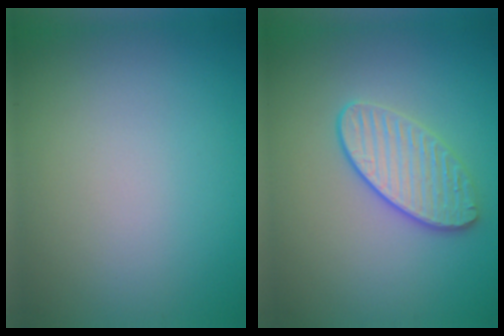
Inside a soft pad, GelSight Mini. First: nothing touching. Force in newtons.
{"total": 3.5, "press": 3.3, "slide": 1.3}